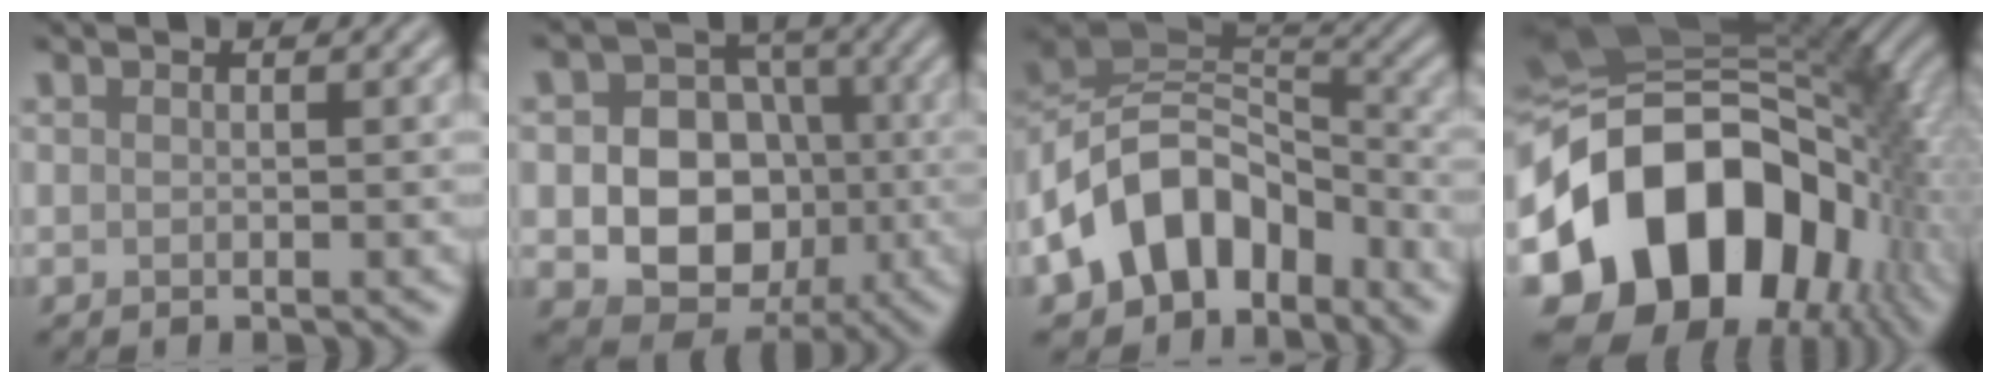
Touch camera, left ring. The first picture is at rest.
{"total": 9.0, "force": [-1.5, 7.3, 5.1], "torque": [-0.061, -0.001, -0.041]}
{"total": 10.3, "force": [-5.4, 6.8, 5.6], "torque": [-0.092, 0.013, -0.113]}
{"total": 19.7, "force": [-4.5, 13.8, 13.3], "torque": [-0.257, -0.003, -0.084]}